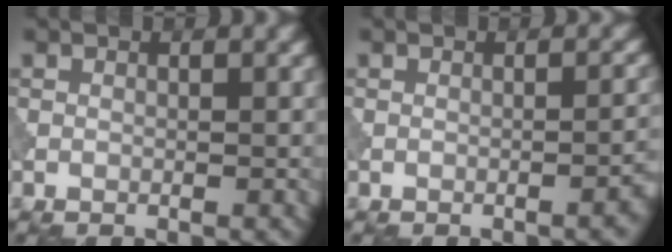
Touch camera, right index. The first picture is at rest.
{"total": 1.9, "force": [-0.8, 0.5, 1.6], "torque": [-0.016, 0.008, -0.012]}